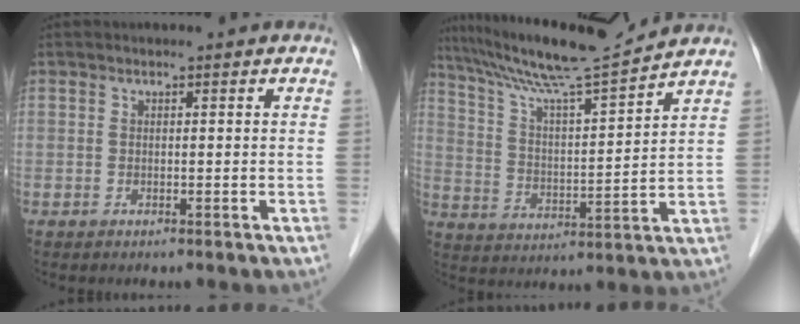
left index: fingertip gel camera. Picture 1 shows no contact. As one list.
[{"total": 13.7, "force": [12.5, -1.6, 5.3], "torque": [-0.104, -0.007, 0.214]}]